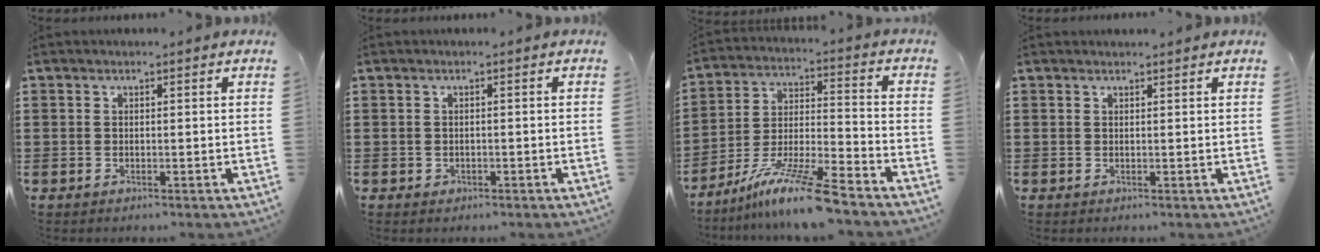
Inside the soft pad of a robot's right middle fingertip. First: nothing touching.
{"total": 0.5, "force": [-0.2, 0.4, 0.1], "torque": [-0.005, 0.002, -0.006]}
{"total": 10.9, "force": [-8.9, 0.3, 6.4], "torque": [-0.121, 0.007, -0.173]}
{"total": 0.6, "force": [0.6, 0.0, 0.0], "torque": [-0.003, 0.000, 0.011]}